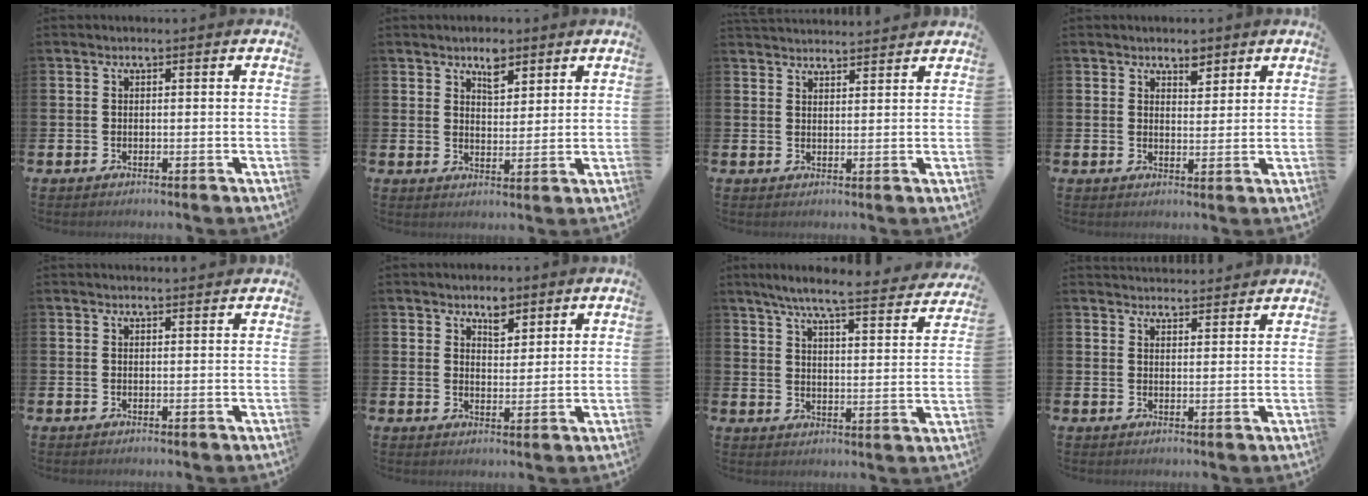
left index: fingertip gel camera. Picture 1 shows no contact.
{"total": 4.2, "force": [3.5, 1.8, 1.3], "torque": [-0.014, -0.013, 0.060]}
{"total": 3.0, "force": [3.0, 0.1, -0.1], "torque": [-0.003, -0.016, 0.055]}
{"total": 3.3, "force": [2.9, 1.4, 0.7], "torque": [-0.001, -0.012, 0.049]}
{"total": 1.2, "force": [1.2, 0.0, 0.1], "torque": [0.006, -0.005, 0.020]}
{"total": 4.0, "force": [3.4, 1.9, 0.8], "torque": [-0.006, -0.011, 0.059]}
{"total": 7.0, "force": [6.3, 0.2, 3.2], "torque": [-0.080, -0.042, 0.103]}
{"total": 3.3, "force": [3.2, 0.5, -0.2], "torque": [-0.002, -0.019, 0.060]}